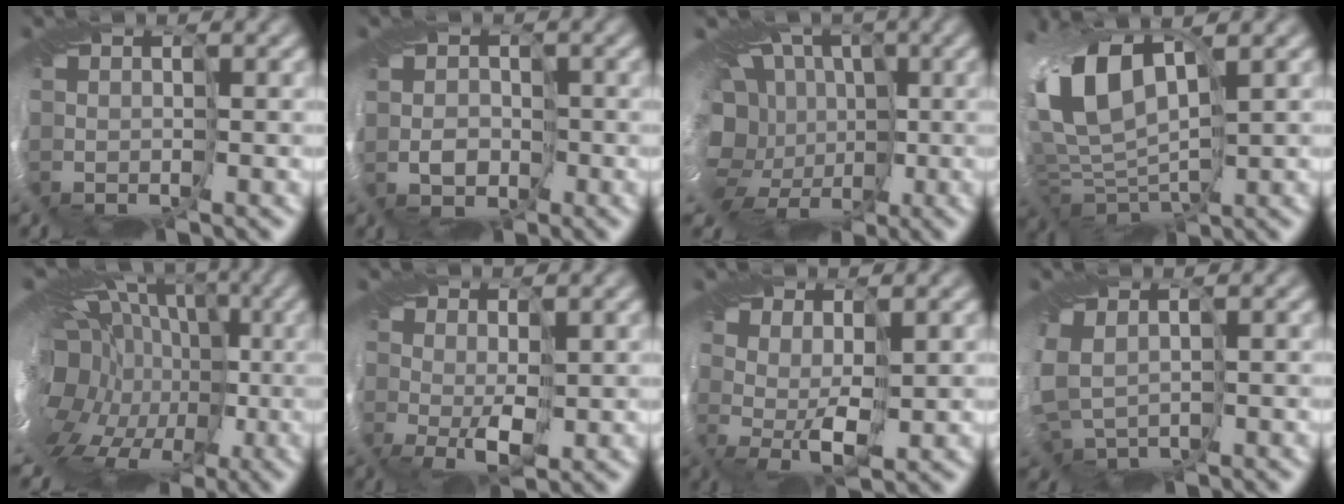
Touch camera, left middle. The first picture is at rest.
{"total": 2.4, "force": [-1.1, 1.9, 1.0], "torque": [0.007, 0.006, -0.022]}
{"total": 10.8, "force": [-0.5, 9.2, 5.7], "torque": [-0.085, -0.003, -0.032]}
{"total": 9.9, "force": [2.5, 5.0, 8.2], "torque": [-0.183, 0.009, 0.043]}
{"total": 17.9, "force": [-3.5, 14.1, 10.5], "torque": [-0.134, -0.016, -0.088]}
{"total": 1.0, "force": [0.7, -0.7, 0.2], "torque": [-0.005, 0.001, 0.016]}
{"total": 1.8, "force": [1.0, -0.3, 1.4], "torque": [-0.034, -0.001, 0.021]}
{"total": 2.9, "force": [-1.2, 1.4, 2.2], "torque": [-0.047, -0.006, -0.030]}